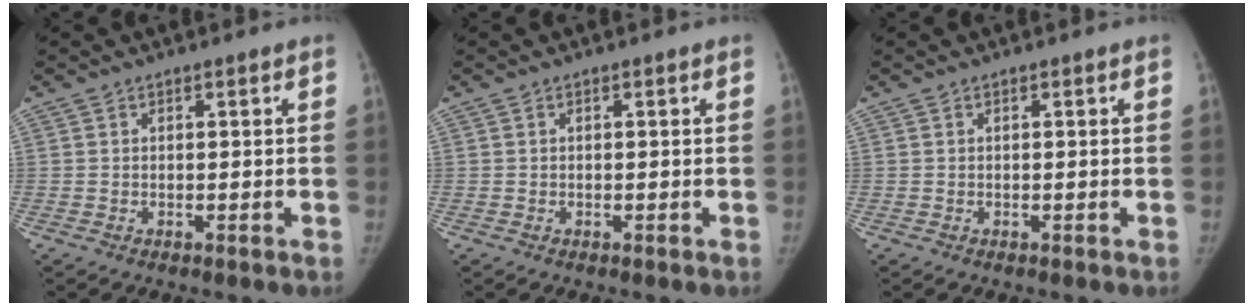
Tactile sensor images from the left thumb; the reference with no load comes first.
{"total": 0.0}
{"total": 0.0}